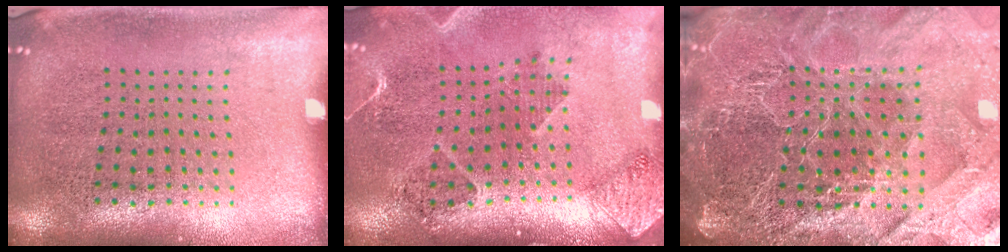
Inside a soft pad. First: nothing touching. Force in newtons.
{"total": 1.6, "press": 1.5, "slide": 0.4}
{"total": 5.9, "press": 5.2, "slide": 2.8}